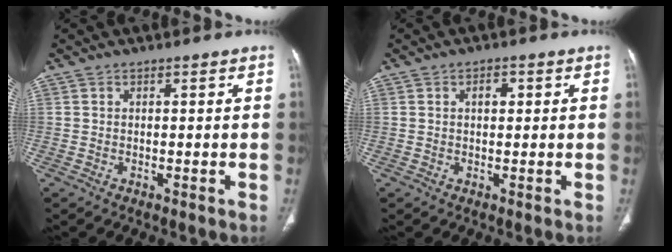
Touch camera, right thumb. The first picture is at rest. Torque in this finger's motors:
{"motor_torque": [0.32, 0.77, 0.41, -0.27, -0.01]}